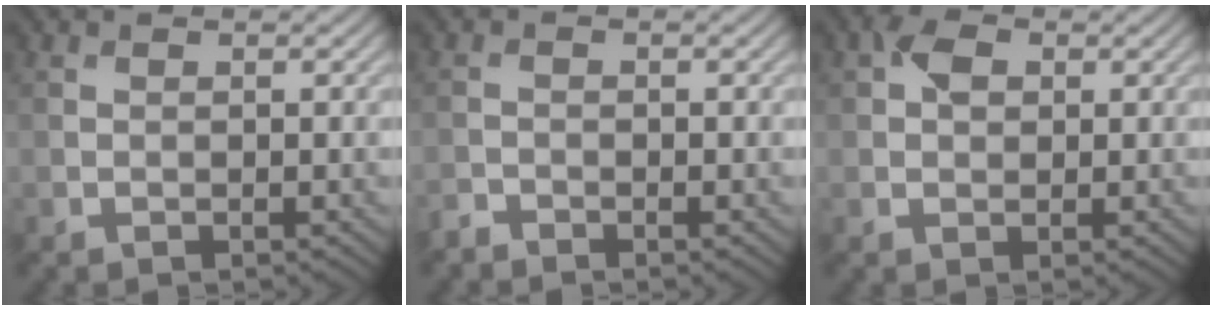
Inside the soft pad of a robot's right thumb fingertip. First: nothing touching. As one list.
[{"total": 1.3, "force": [-1.3, 0.1, 0.1], "torque": [-0.002, -0.003, -0.030]}, {"total": 2.5, "force": [0.7, 1.8, 1.6], "torque": [-0.032, 0.005, 0.007]}]